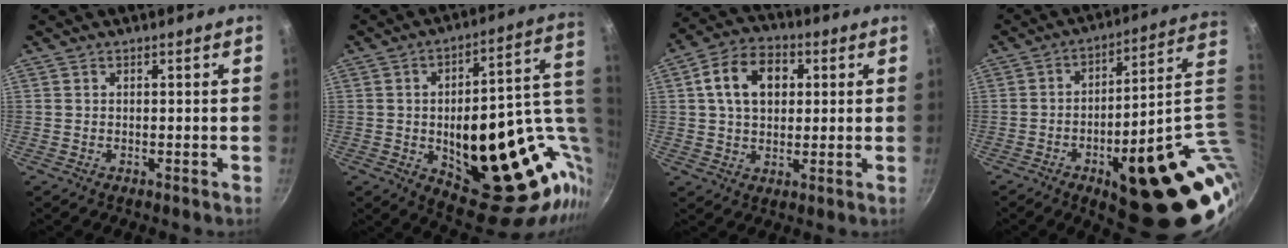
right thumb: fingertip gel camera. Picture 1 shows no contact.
{"total": 30.4, "force": [-1.9, 14.4, 26.6], "torque": [-0.306, 0.003, 0.000]}
{"total": 11.4, "force": [2.6, 8.1, 7.5], "torque": [-0.107, 0.013, 0.032]}
{"total": 27.1, "force": [-4.1, 8.8, 25.3], "torque": [-0.287, 0.004, -0.040]}